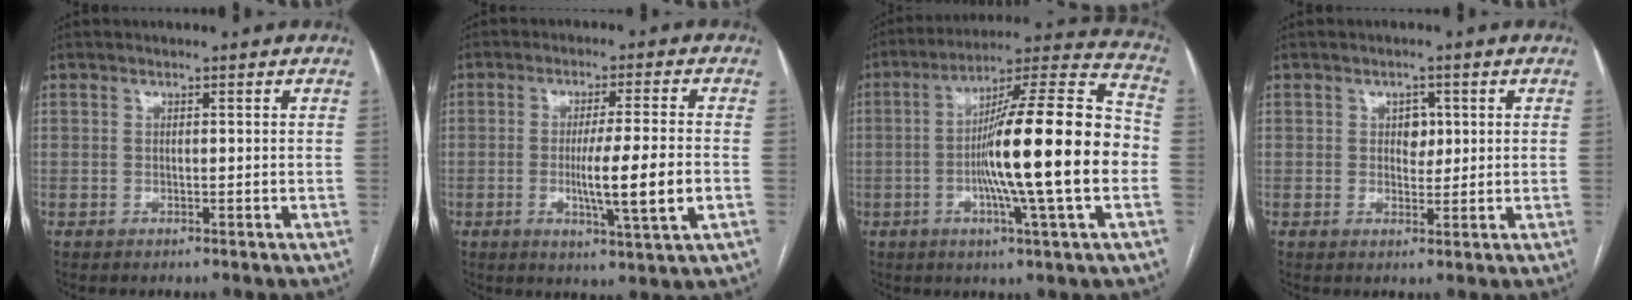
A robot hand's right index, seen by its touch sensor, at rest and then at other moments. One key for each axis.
{"total": 9.4, "fx": -2.0, "fy": -0.6, "fz": 9.2, "tx": -0.155, "ty": -0.017, "tz": -0.035}
{"total": 20.4, "fx": -3.0, "fy": 0.1, "fz": 20.2, "tx": -0.317, "ty": 0.010, "tz": -0.058}
{"total": 2.5, "fx": 0.5, "fy": 1.7, "fz": 1.7, "tx": -0.019, "ty": 0.004, "tz": 0.007}